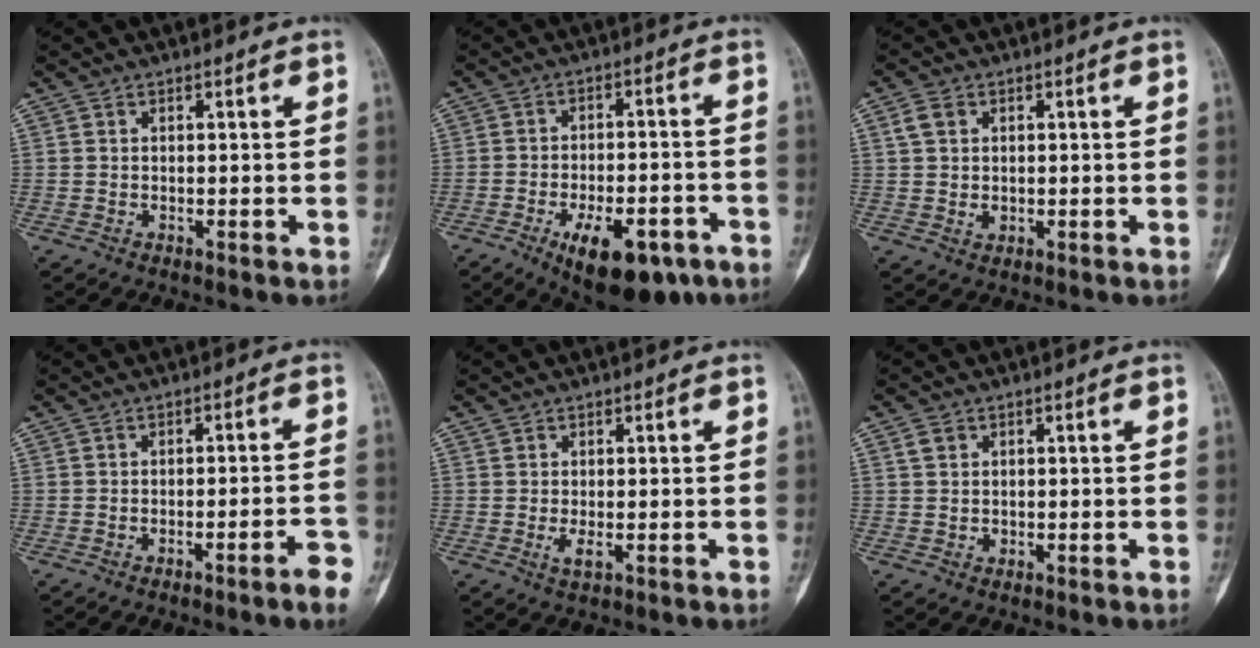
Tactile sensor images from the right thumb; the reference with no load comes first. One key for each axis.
{"total": 14.7, "fx": -7.9, "fy": 6.5, "fz": 10.5, "tx": -0.138, "ty": 0.032, "tz": -0.108}
{"total": 4.0, "fx": 1.0, "fy": 3.1, "fz": 2.3, "tx": -0.038, "ty": -0.001, "tz": 0.021}
{"total": 4.4, "fx": -2.5, "fy": 0.1, "fz": 3.6, "tx": -0.049, "ty": 0.020, "tz": -0.034}
{"total": 2.0, "fx": -0.1, "fy": 1.0, "fz": 1.7, "tx": -0.040, "ty": -0.004, "tz": 0.001}
{"total": 2.3, "fx": 0.8, "fy": 2.0, "fz": 0.9, "tx": -0.012, "ty": -0.002, "tz": 0.017}